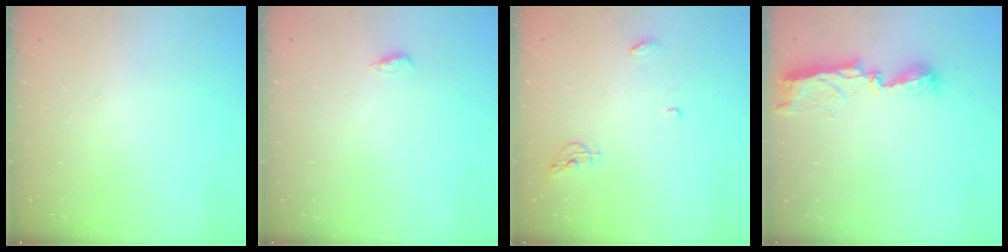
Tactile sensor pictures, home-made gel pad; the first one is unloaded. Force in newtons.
{"total": 4.4, "press": 4.1, "slide": 1.5}
{"total": 6.0, "press": 6.0, "slide": 0.4}
{"total": 8.0, "press": 8.0, "slide": 0.1}